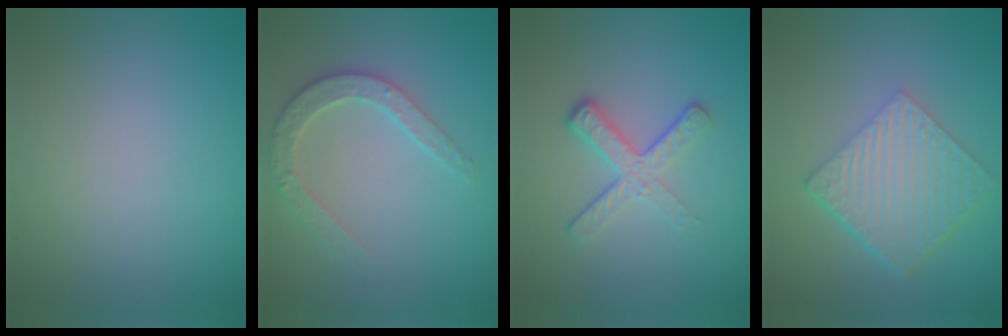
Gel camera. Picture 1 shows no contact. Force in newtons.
{"total": 2.8, "press": 2.7, "slide": 0.5}
{"total": 3.9, "press": 2.6, "slide": 2.9}
{"total": 6.0, "press": 4.1, "slide": 4.4}